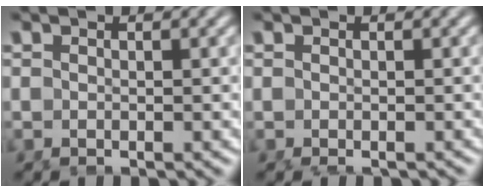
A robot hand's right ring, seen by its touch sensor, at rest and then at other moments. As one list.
[{"total": 0.8, "force": [-0.7, 0.2, 0.4], "torque": [-0.012, -0.003, -0.006]}]